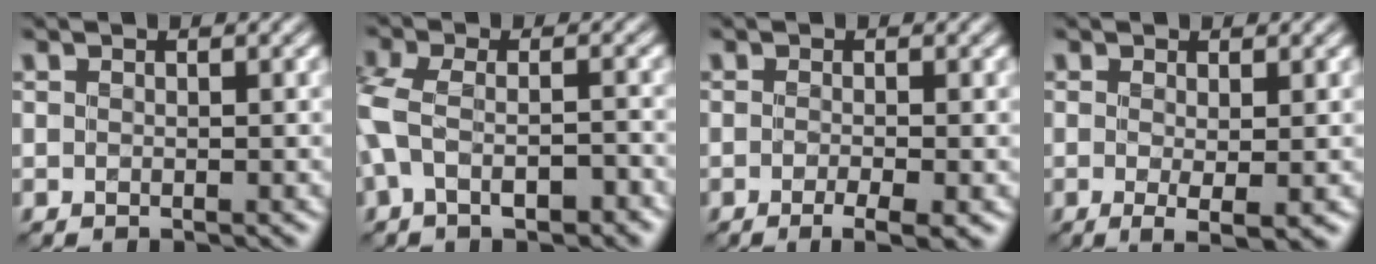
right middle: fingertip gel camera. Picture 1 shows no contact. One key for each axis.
{"total": 5.2, "fx": -1.8, "fy": 2.7, "fz": 4.1, "tx": -0.092, "ty": 0.002, "tz": -0.043}
{"total": 2.7, "fx": -1.2, "fy": 0.6, "fz": 2.4, "tx": -0.044, "ty": -0.002, "tz": -0.021}
{"total": 2.5, "fx": -0.2, "fy": 0.5, "fz": 2.4, "tx": -0.046, "ty": -0.008, "tz": -0.003}